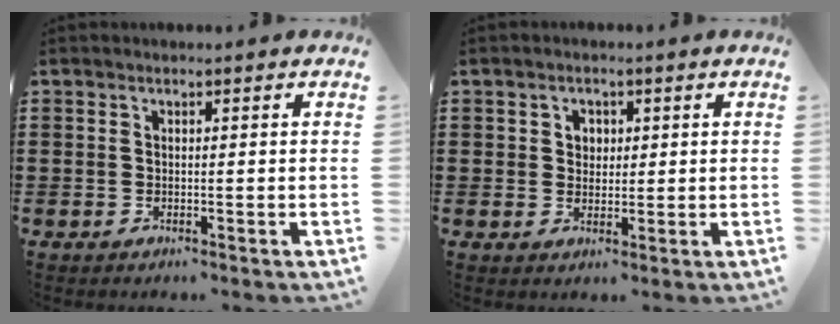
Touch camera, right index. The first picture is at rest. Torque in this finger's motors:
{"motor_torque": [0.33, -0.32, 0.19, 0.03]}